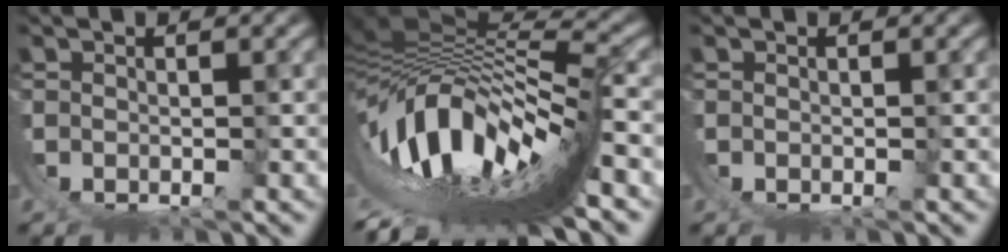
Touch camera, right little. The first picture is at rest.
{"total": 18.0, "force": [-2.7, 8.4, 15.7], "torque": [-0.258, -0.006, -0.028]}
{"total": 0.0}